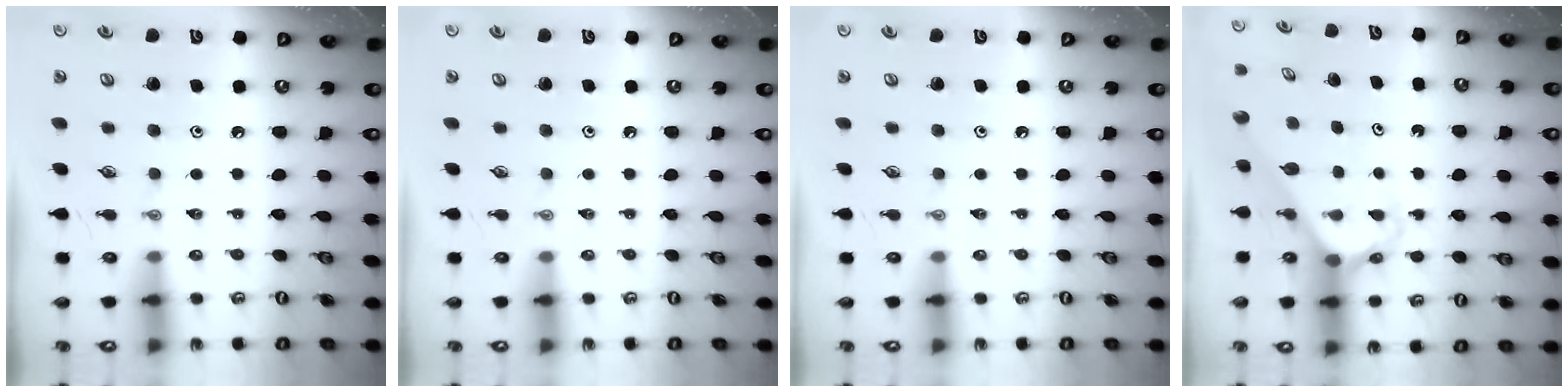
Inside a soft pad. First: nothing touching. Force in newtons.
{"total": 0.0}
{"total": 0.0}
{"total": 2.8, "press": 2.8, "slide": 0.2}